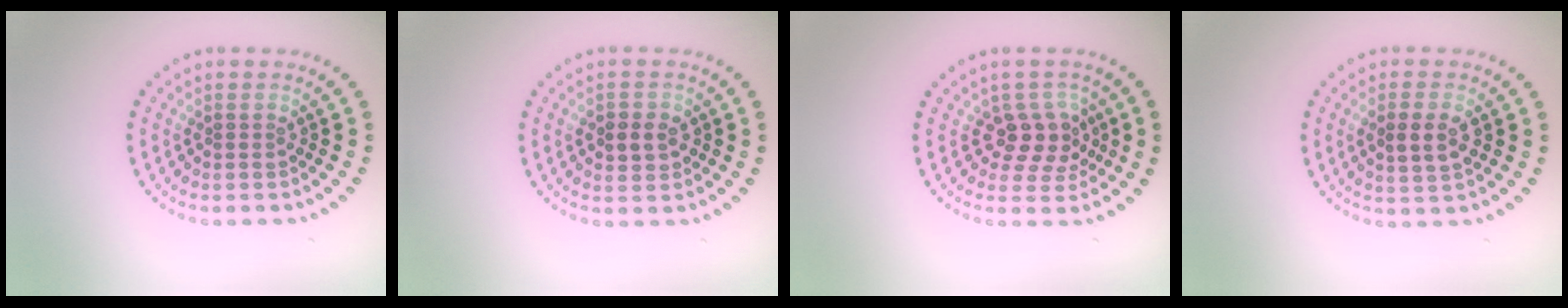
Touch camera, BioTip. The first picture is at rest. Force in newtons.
{"total": 2.4, "press": 2.4, "slide": 0.4}
{"total": 3.1, "press": 2.8, "slide": 1.4}
{"total": 2.7, "press": 2.7, "slide": 0.5}